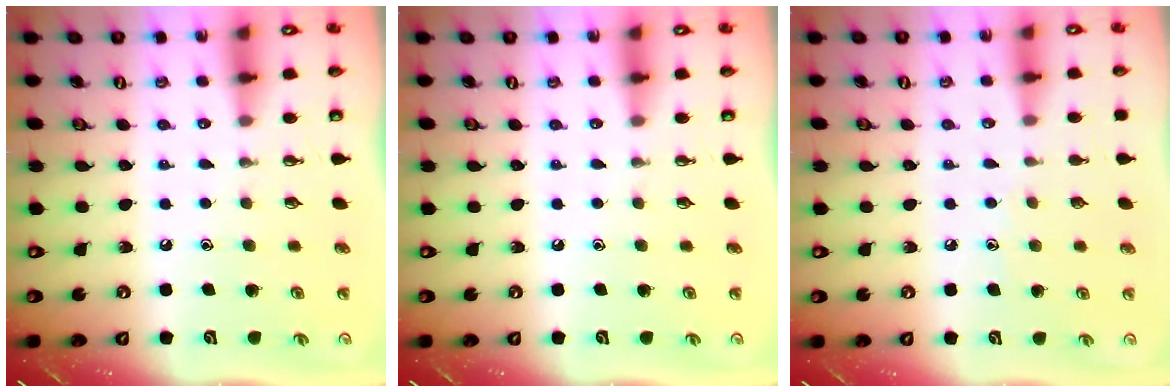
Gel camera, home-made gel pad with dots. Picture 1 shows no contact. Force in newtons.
{"total": 0.0}
{"total": 3.8, "press": 3.8, "slide": 0.4}